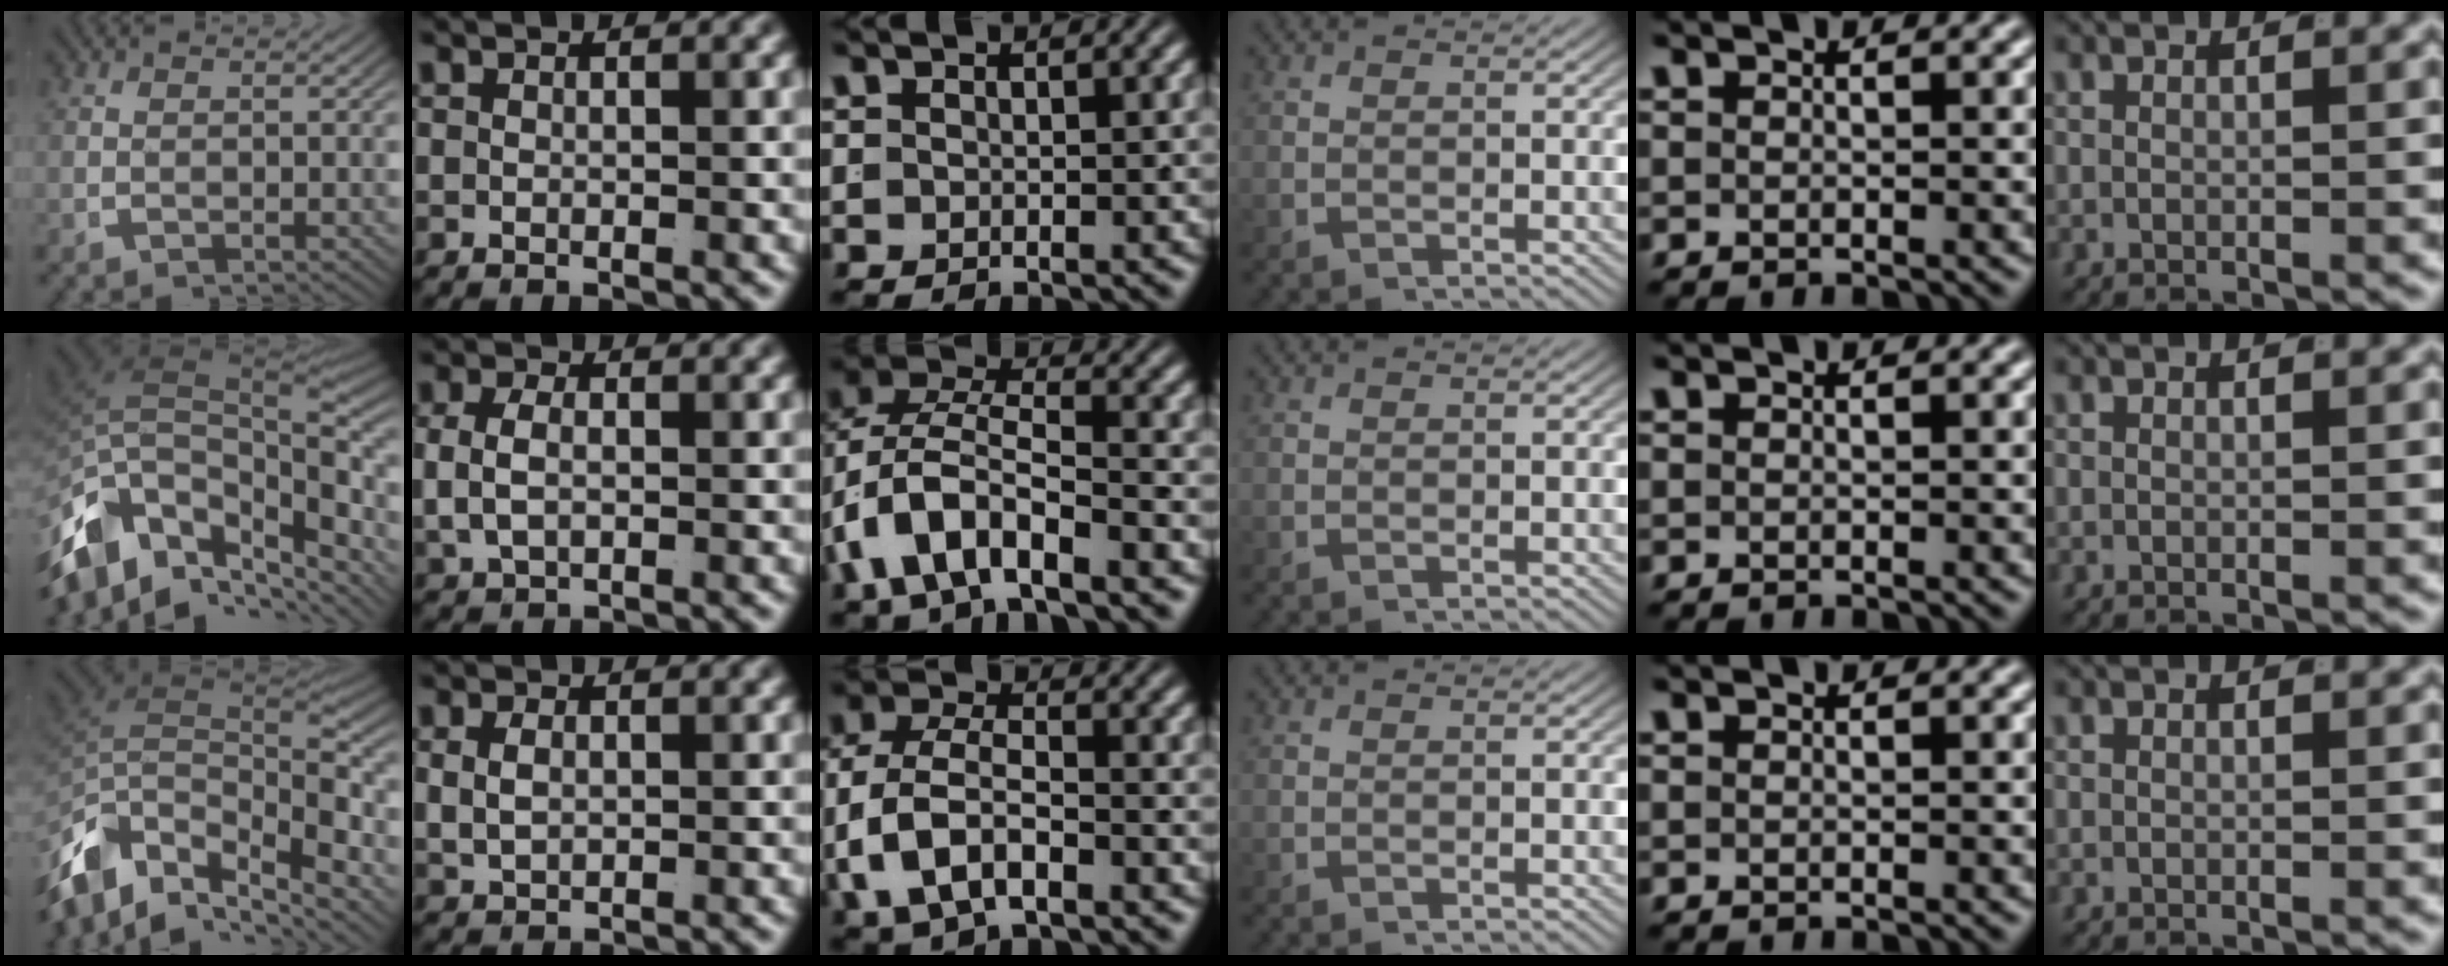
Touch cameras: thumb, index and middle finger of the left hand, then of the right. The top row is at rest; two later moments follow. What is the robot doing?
{"motion": "lift_and_place", "object": "jacket"}